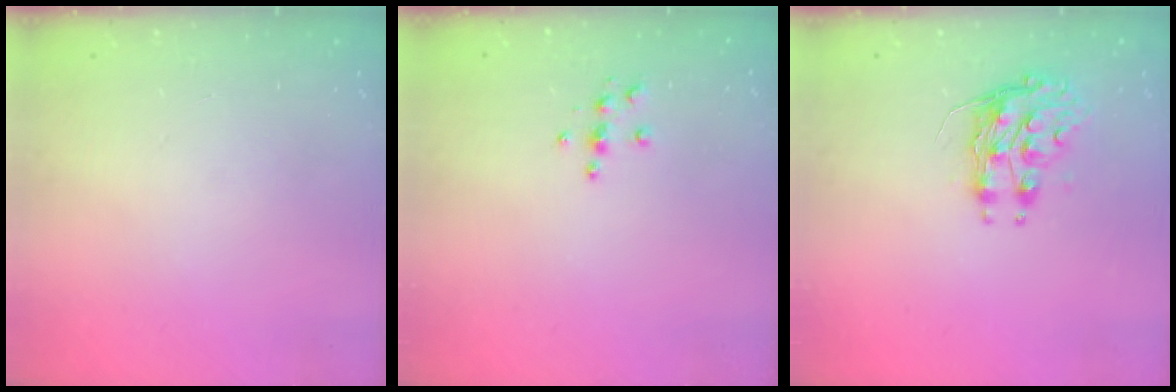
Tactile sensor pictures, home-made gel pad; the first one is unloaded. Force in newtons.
{"total": 4.0, "press": 3.9, "slide": 0.4}
{"total": 8.3, "press": 8.3, "slide": 0.1}